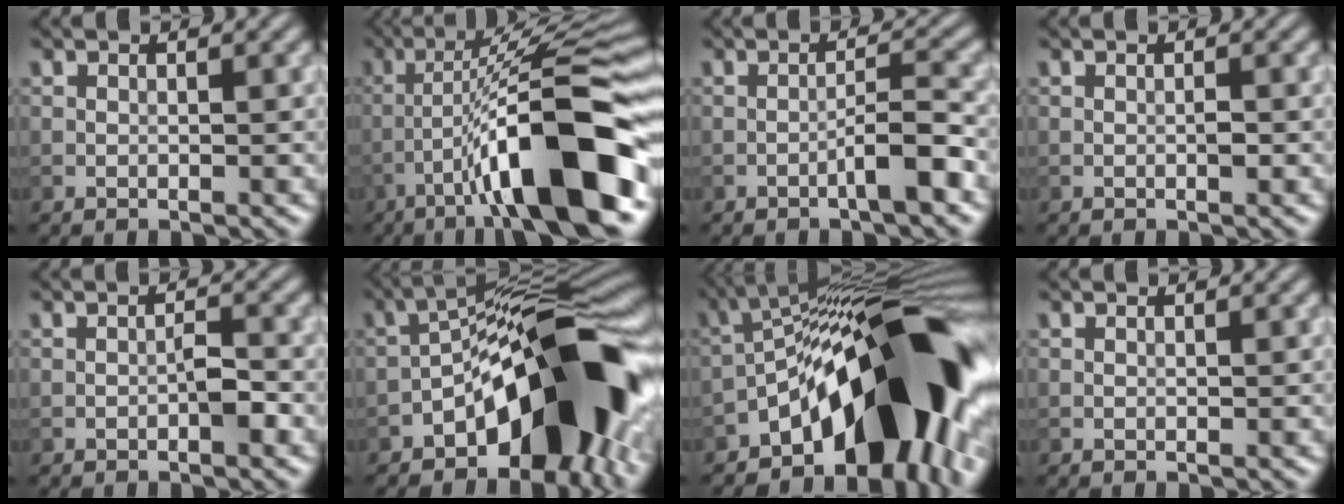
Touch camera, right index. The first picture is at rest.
{"total": 13.3, "force": [-5.8, 2.4, 11.7], "torque": [-0.178, 0.018, -0.087]}
{"total": 2.9, "force": [-1.4, 0.2, 2.5], "torque": [-0.040, 0.015, -0.027]}
{"total": 0.5, "force": [-0.1, 0.2, 0.5], "torque": [-0.011, 0.000, -0.001]}
{"total": 1.4, "force": [-0.6, 0.4, 1.3], "torque": [-0.024, 0.003, -0.010]}
{"total": 13.2, "force": [-5.3, 5.8, 10.5], "torque": [-0.134, 0.020, -0.102]}
{"total": 16.2, "force": [-6.7, 6.8, 13.0], "torque": [-0.153, 0.026, -0.132]}
{"total": 0.0}